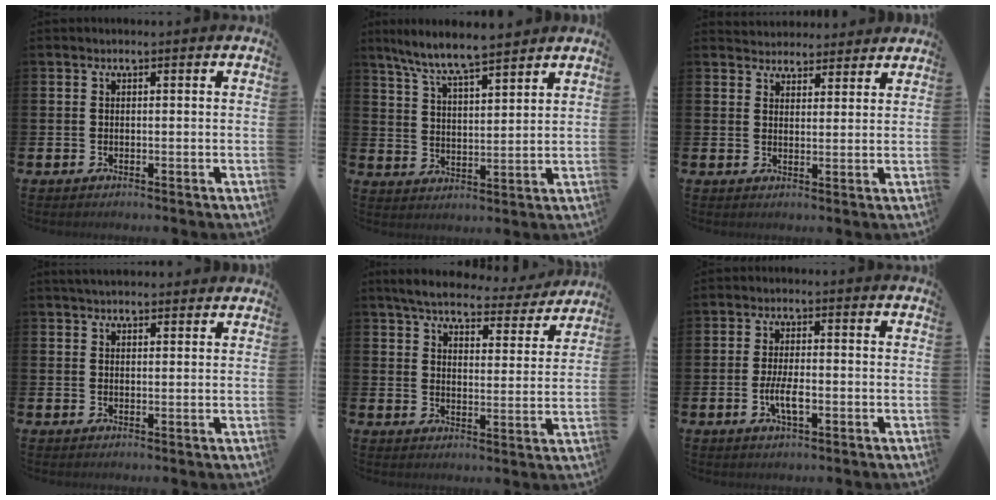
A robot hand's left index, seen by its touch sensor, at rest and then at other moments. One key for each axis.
{"total": 7.5, "fx": 7.1, "fy": 0.3, "fz": 2.4, "tx": -0.077, "ty": -0.033, "tz": 0.129}
{"total": 3.7, "fx": 3.6, "fy": 1.1, "fz": -0.4, "tx": -0.004, "ty": -0.016, "tz": 0.067}
{"total": 2.9, "fx": 2.8, "fy": 0.6, "fz": 0.7, "tx": -0.017, "ty": -0.005, "tz": 0.051}
{"total": 5.5, "fx": 5.1, "fy": 1.4, "fz": 1.6, "tx": -0.055, "ty": -0.031, "tz": 0.085}
{"total": 3.8, "fx": -1.0, "fy": 1.3, "fz": 3.4, "tx": -0.064, "ty": 0.000, "tz": -0.021}